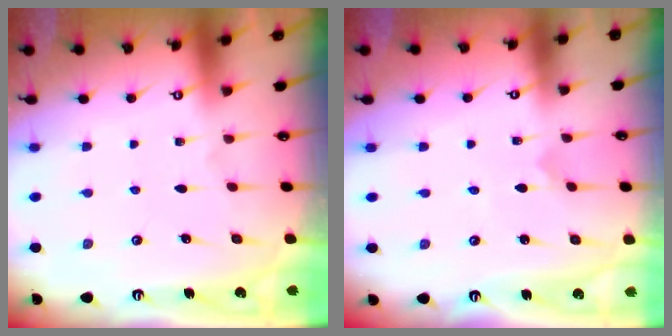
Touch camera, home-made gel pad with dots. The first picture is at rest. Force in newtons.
{"total": 0.0}